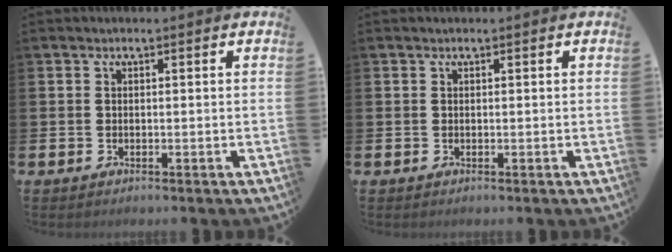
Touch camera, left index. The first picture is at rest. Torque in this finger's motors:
{"motor_torque": [-0.06, 0.15, -0.03, -0.01]}